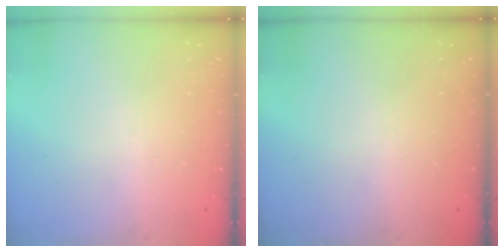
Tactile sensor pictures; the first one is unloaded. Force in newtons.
{"total": 0.0}